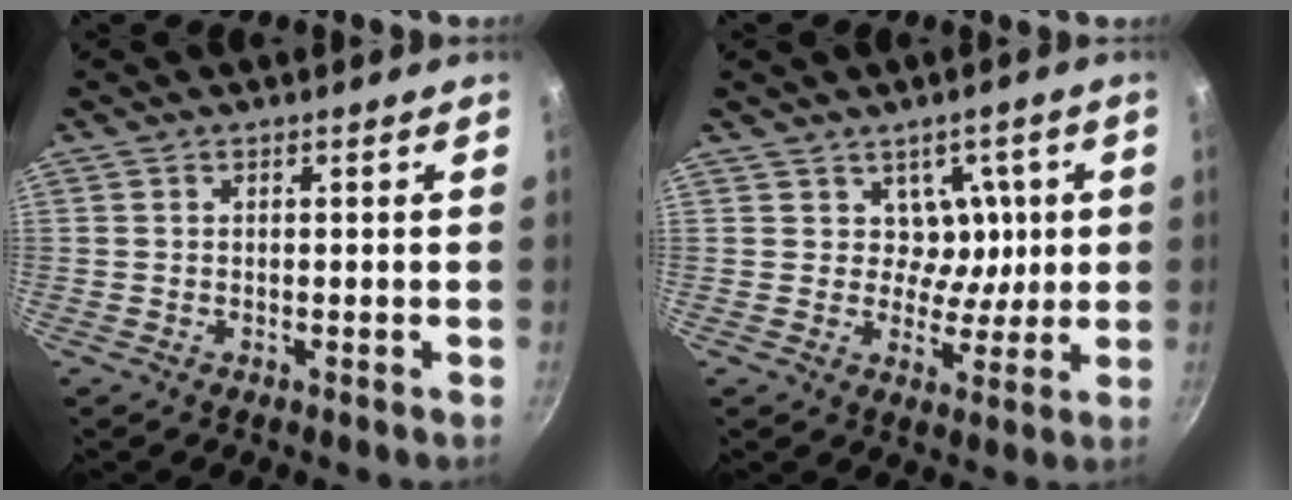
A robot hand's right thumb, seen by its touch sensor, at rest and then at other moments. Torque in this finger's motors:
{"motor_torque": [-0.57, 0.34, -0.36, 0.48, -0.04]}